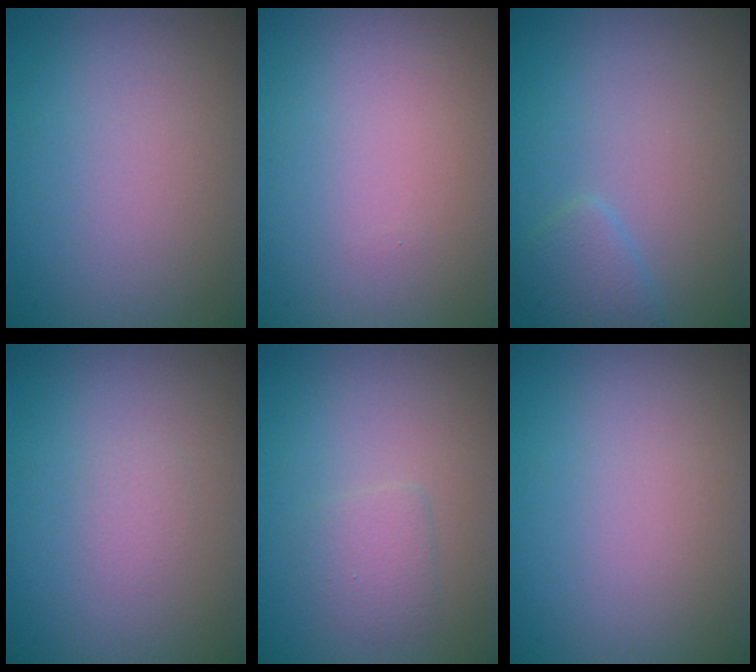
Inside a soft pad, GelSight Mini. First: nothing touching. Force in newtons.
{"total": 0.0}
{"total": 1.7, "press": 1.7, "slide": 0.1}
{"total": 0.6, "press": 0.6, "slide": 0.1}
{"total": 1.6, "press": 1.6, "slide": 0.1}
{"total": 0.0}